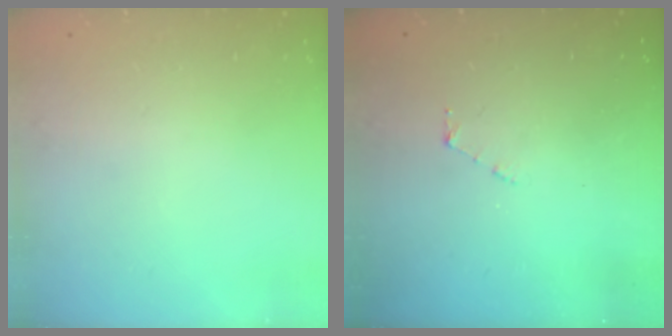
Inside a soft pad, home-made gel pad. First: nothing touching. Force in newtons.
{"total": 2.9, "press": 2.9, "slide": 0.3}